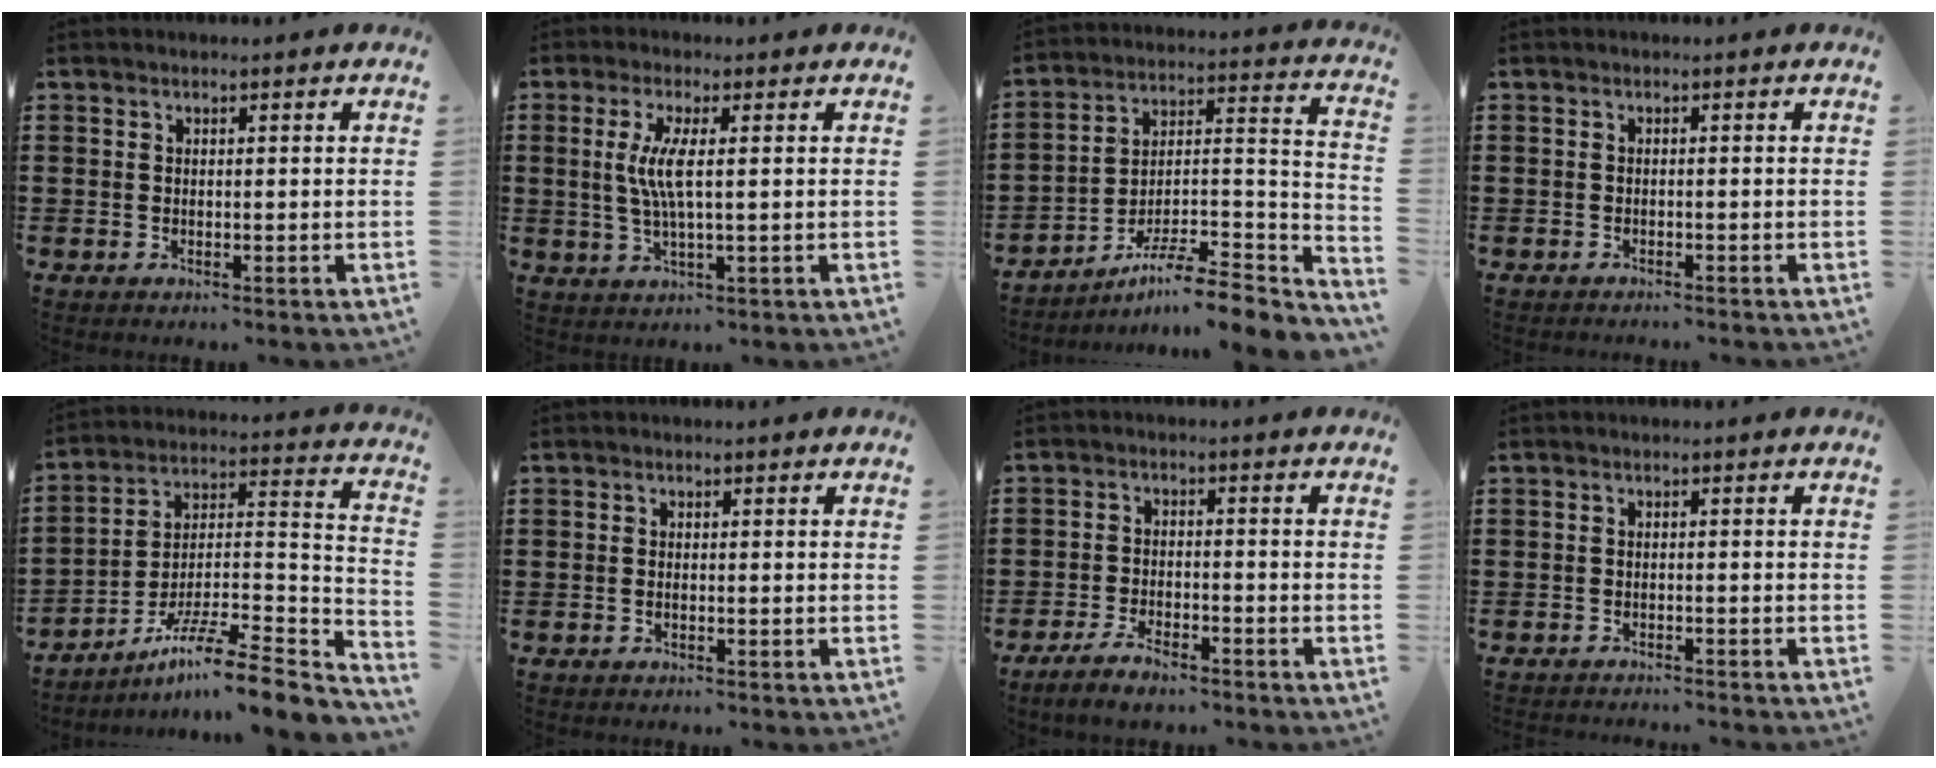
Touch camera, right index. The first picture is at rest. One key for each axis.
{"total": 5.4, "fx": 0.6, "fy": 0.5, "fz": 5.4, "tx": -0.123, "ty": -0.014, "tz": 0.002}
{"total": 7.3, "fx": -6.0, "fy": 0.8, "fz": 4.2, "tx": -0.062, "ty": -0.005, "tz": -0.121}
{"total": 0.8, "fx": -0.7, "fy": -0.1, "fz": 0.0, "tx": -0.002, "ty": -0.001, "tz": -0.016}
{"total": 9.8, "fx": -7.7, "fy": 0.6, "fz": 6.0, "tx": -0.094, "ty": 0.004, "tz": -0.153}
{"total": 0.5, "fx": -0.3, "fy": -0.1, "fz": 0.4, "tx": -0.008, "ty": -0.007, "tz": -0.004}
{"total": 3.6, "fx": -3.1, "fy": 0.8, "fz": 1.8, "tx": -0.036, "ty": 0.006, "tz": -0.061}
{"total": 1.3, "fx": -1.3, "fy": -0.2, "fz": -0.1, "tx": -0.002, "ty": 0.001, "tz": -0.027}